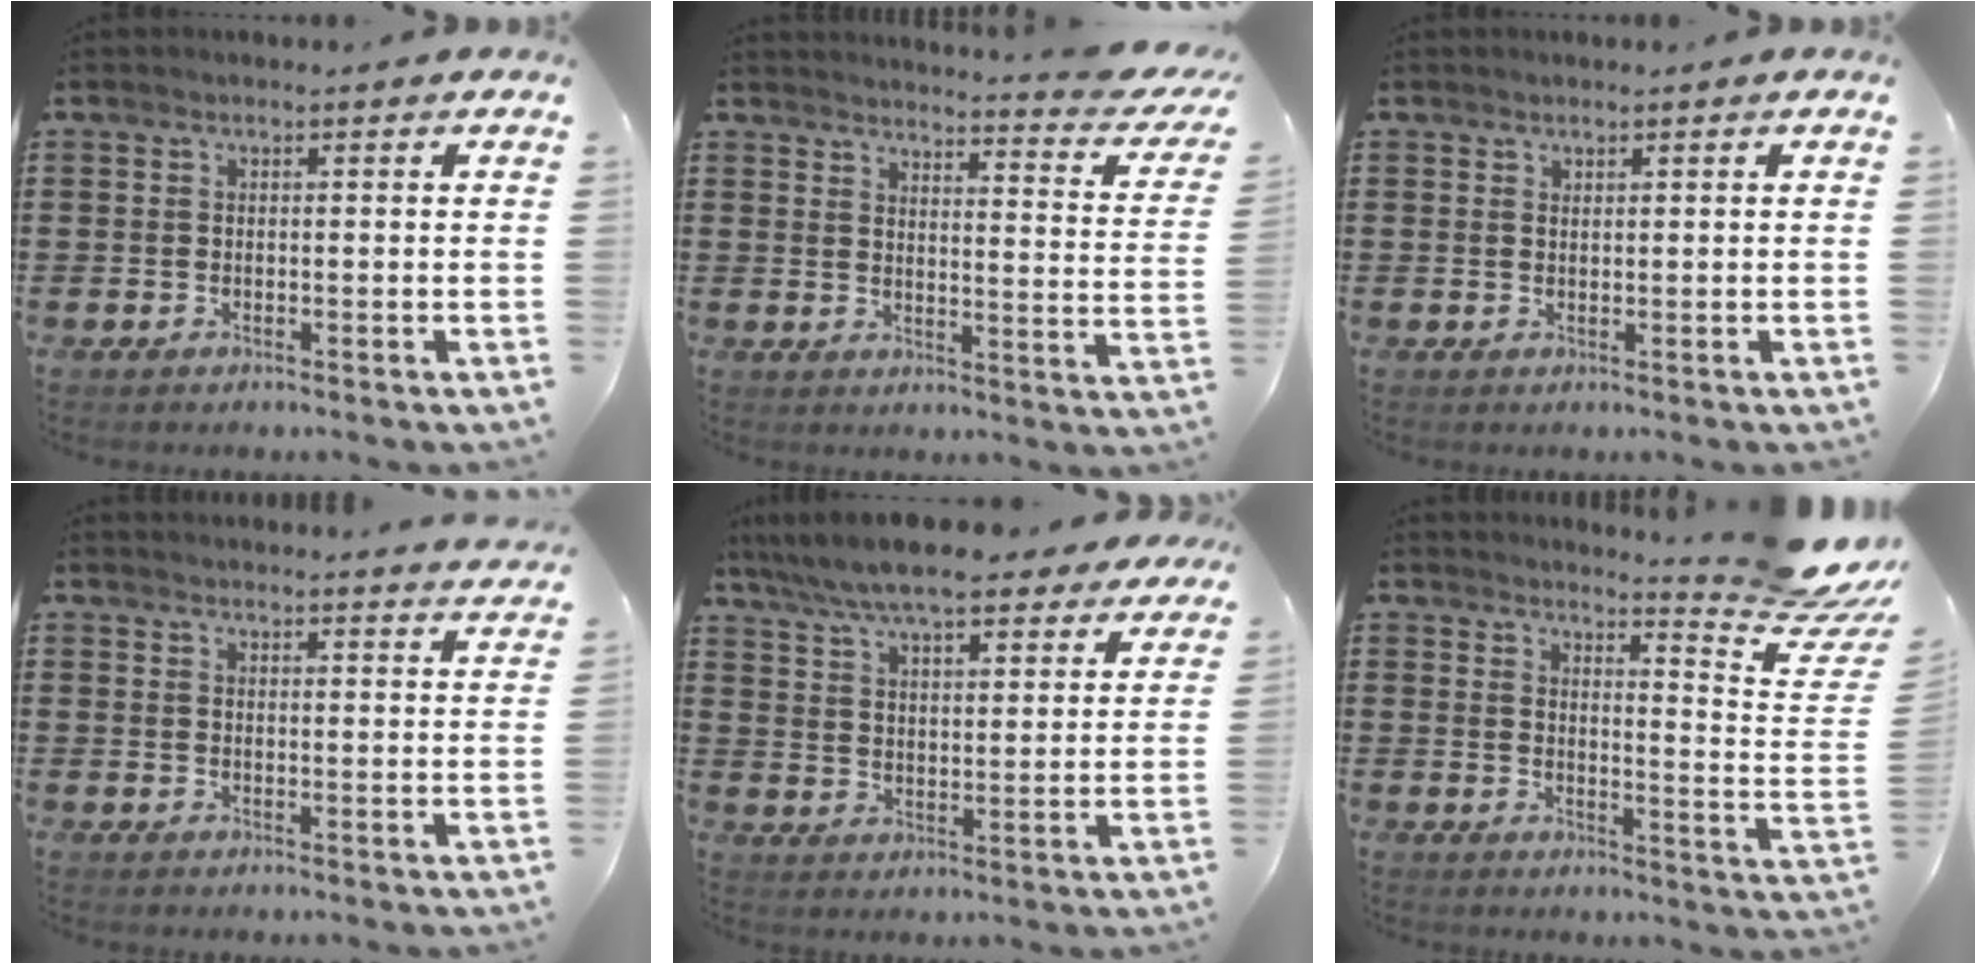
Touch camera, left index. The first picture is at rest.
{"total": 3.7, "force": [3.3, -0.5, 1.5], "torque": [-0.032, -0.034, 0.047]}
{"total": 0.7, "force": [0.7, 0.2, 0.2], "torque": [-0.005, 0.000, 0.014]}
{"total": 2.9, "force": [2.9, -0.3, 0.1], "torque": [-0.002, -0.015, 0.054]}
{"total": 8.4, "force": [7.7, 1.2, 3.2], "torque": [-0.093, -0.028, 0.139]}
{"total": 7.6, "force": [6.7, 0.1, 3.7], "torque": [-0.057, -0.061, 0.109]}